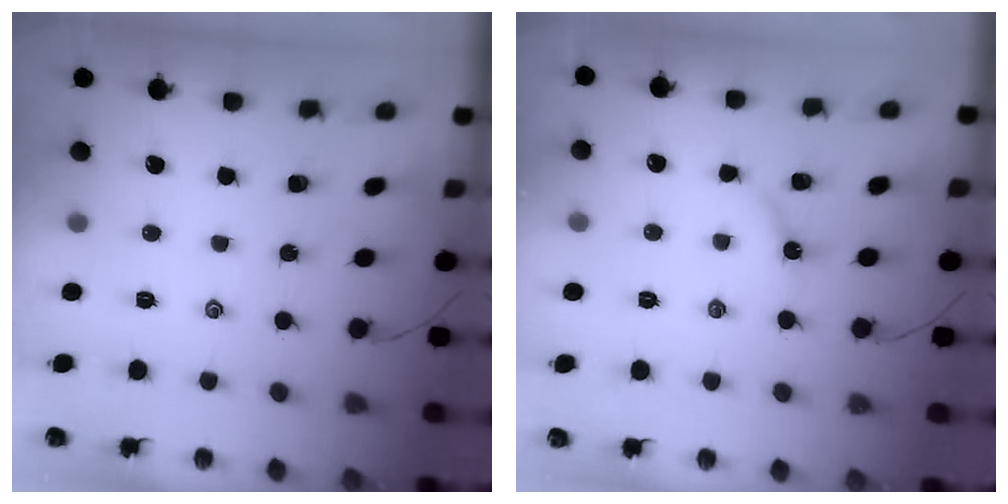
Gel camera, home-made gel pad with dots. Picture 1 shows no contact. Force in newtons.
{"total": 3.7, "press": 3.7, "slide": 0.5}